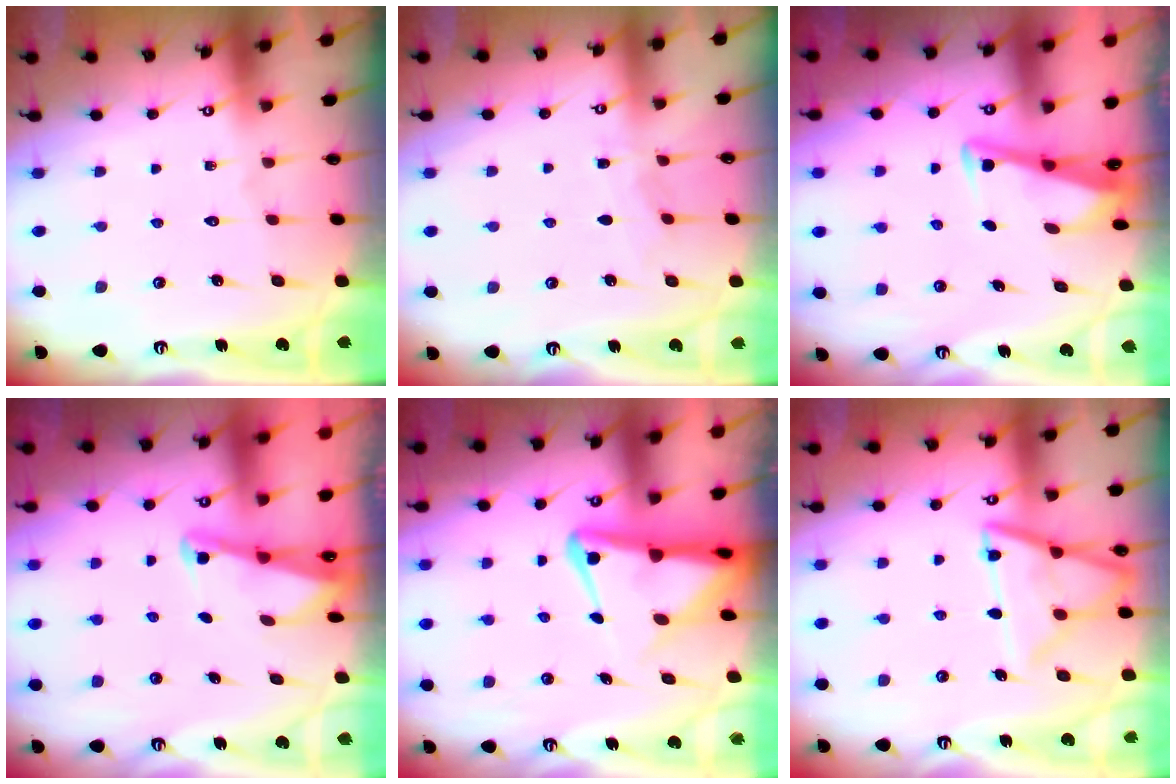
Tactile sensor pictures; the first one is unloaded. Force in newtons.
{"total": 4.6, "press": 4.6, "slide": 0.5}
{"total": 3.5, "press": 3.5, "slide": 0.3}
{"total": 2.2, "press": 2.2, "slide": 0.3}
{"total": 7.0, "press": 6.9, "slide": 1.3}
{"total": 14.2, "press": 14.1, "slide": 1.2}